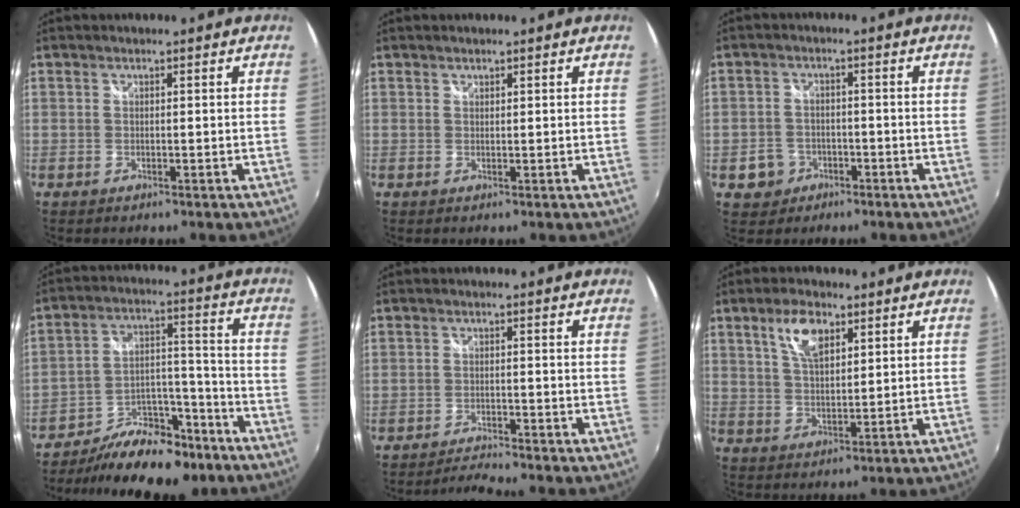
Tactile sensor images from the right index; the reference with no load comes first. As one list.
[{"total": 0.5, "force": [0.4, 0.2, 0.0], "torque": [0.002, -0.001, 0.008]}, {"total": 5.1, "force": [-2.2, 4.5, 0.7], "torque": [-0.031, 0.010, -0.033]}, {"total": 17.3, "force": [-12.9, 7.8, 8.6], "torque": [-0.159, 0.021, -0.192]}, {"total": 3.0, "force": [-3.0, -0.5, 0.3], "torque": [-0.020, -0.003, -0.060]}, {"total": 7.3, "force": [3.8, 3.3, 5.3], "torque": [-0.098, 0.010, 0.072]}]